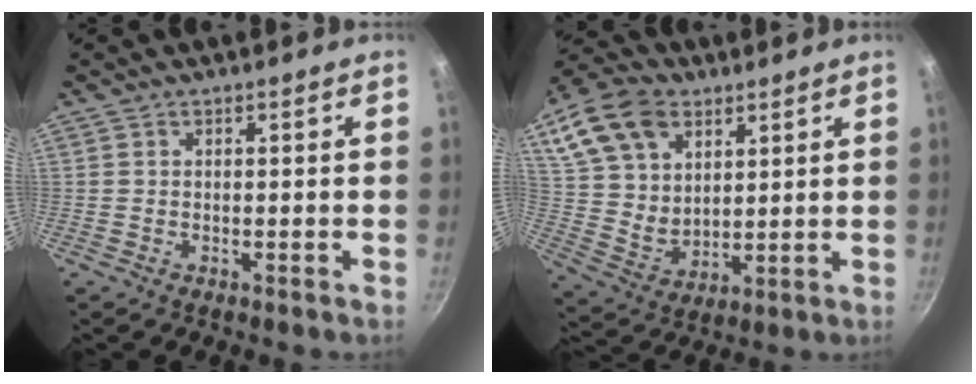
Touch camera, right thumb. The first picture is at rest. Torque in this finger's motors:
{"motor_torque": [-1.45, 1.47, 0.12, -0.02, 0.08]}